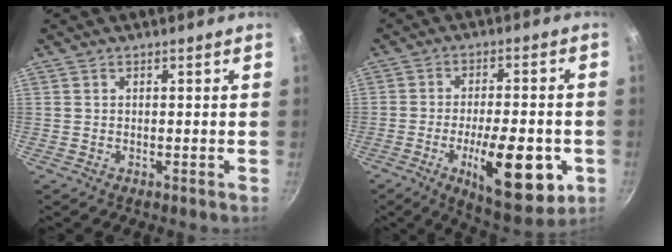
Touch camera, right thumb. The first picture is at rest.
{"total": 17.5, "force": [-5.2, 6.6, 15.3], "torque": [-0.203, 0.005, -0.071]}